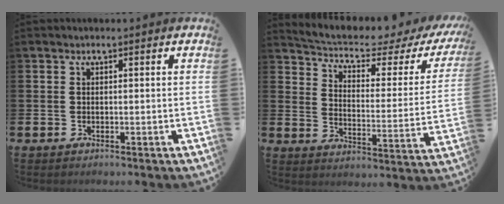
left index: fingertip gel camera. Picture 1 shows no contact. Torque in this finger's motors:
{"motor_torque": [1.07, -1.07, 0.21, 0.04]}